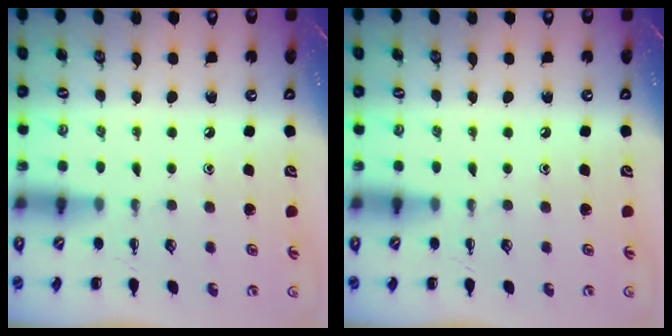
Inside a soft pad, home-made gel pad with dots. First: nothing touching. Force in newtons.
{"total": 0.0}